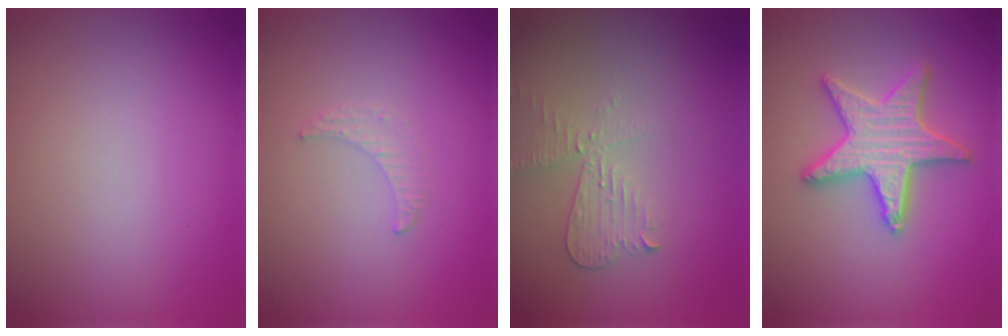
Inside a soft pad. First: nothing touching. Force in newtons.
{"total": 1.1, "press": 1.1, "slide": 0.3}
{"total": 2.4, "press": 2.4, "slide": 0.5}
{"total": 4.5, "press": 4.4, "slide": 0.8}